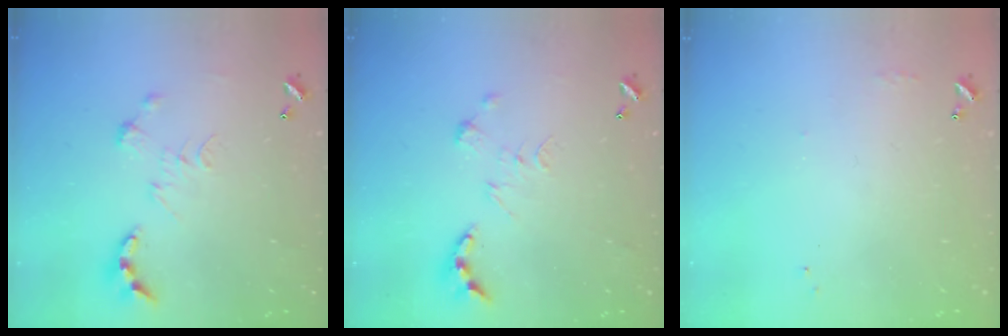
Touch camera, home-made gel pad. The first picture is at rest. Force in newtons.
{"total": 0.0}
{"total": 4.3, "press": 4.3, "slide": 0.6}